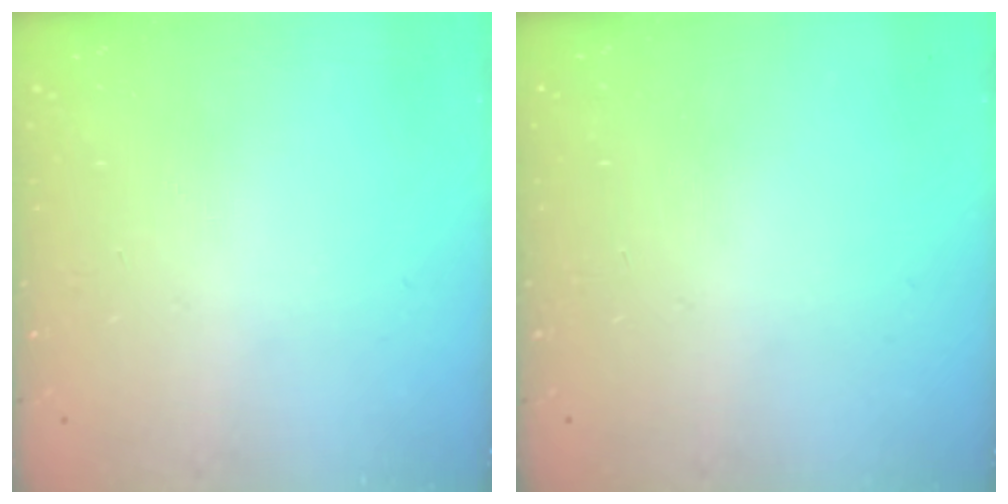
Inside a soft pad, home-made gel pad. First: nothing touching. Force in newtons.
{"total": 0.0}